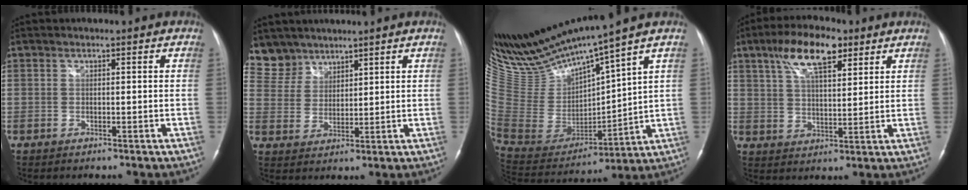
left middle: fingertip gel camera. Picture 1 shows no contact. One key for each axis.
{"total": 5.7, "fx": 4.8, "fy": 3.0, "fz": -0.6, "tx": 0.014, "ty": 0.005, "tz": 0.103}
{"total": 16.4, "fx": 14.6, "fy": -0.8, "fz": 7.3, "tx": -0.154, "ty": -0.025, "tz": 0.300}
{"total": 10.7, "fx": 6.2, "fy": 3.7, "fz": 7.9, "tx": -0.150, "ty": 0.019, "tz": 0.110}